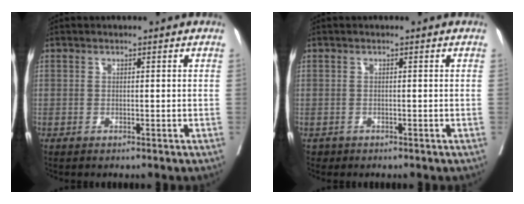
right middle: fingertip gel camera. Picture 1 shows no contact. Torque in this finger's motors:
{"motor_torque": [-0.31, -0.14, 0.00, -0.01]}